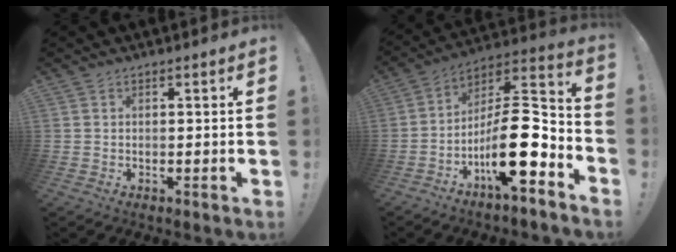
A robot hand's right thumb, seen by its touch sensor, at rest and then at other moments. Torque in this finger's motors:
{"motor_torque": [0.36, 0.39, 1.41, -1.36, 0.38]}